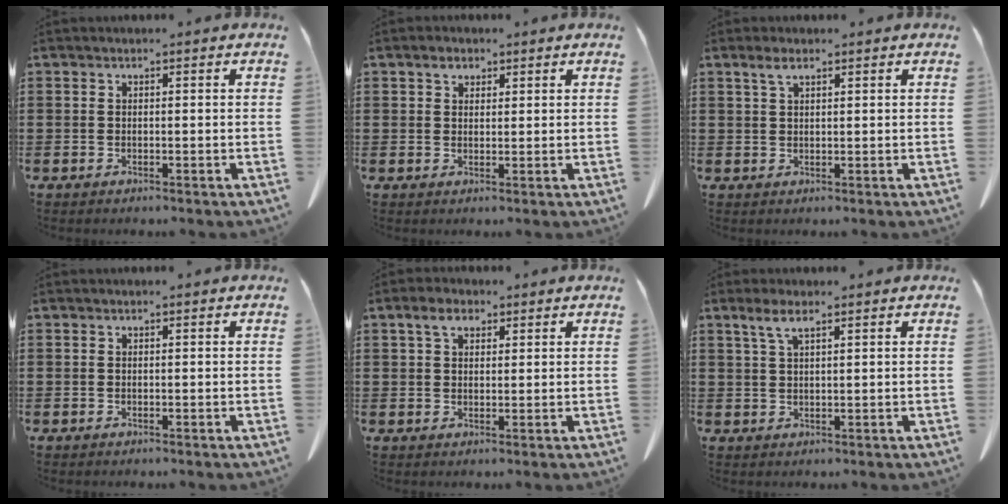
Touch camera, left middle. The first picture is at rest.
{"total": 2.4, "force": [1.6, 1.5, 1.0], "torque": [-0.018, 0.003, 0.027]}
{"total": 2.3, "force": [1.4, 0.7, 1.7], "torque": [-0.039, 0.003, 0.024]}
{"total": 0.0}
{"total": 3.7, "force": [2.2, 2.0, 2.2], "torque": [-0.042, 0.006, 0.037]}
{"total": 3.4, "force": [2.0, 0.7, 2.6], "torque": [-0.057, 0.003, 0.035]}